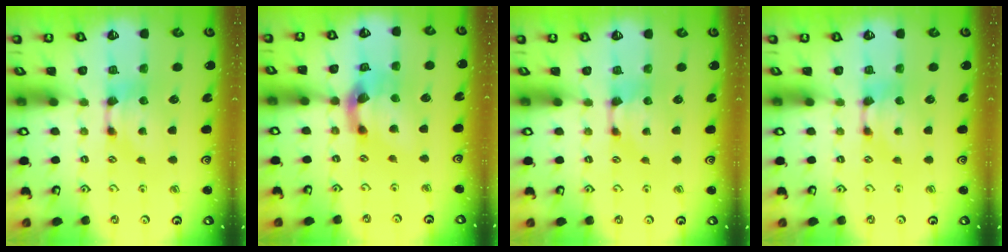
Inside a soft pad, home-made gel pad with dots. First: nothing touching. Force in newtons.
{"total": 5.5, "press": 4.9, "slide": 2.4}
{"total": 0.0}
{"total": 0.0}